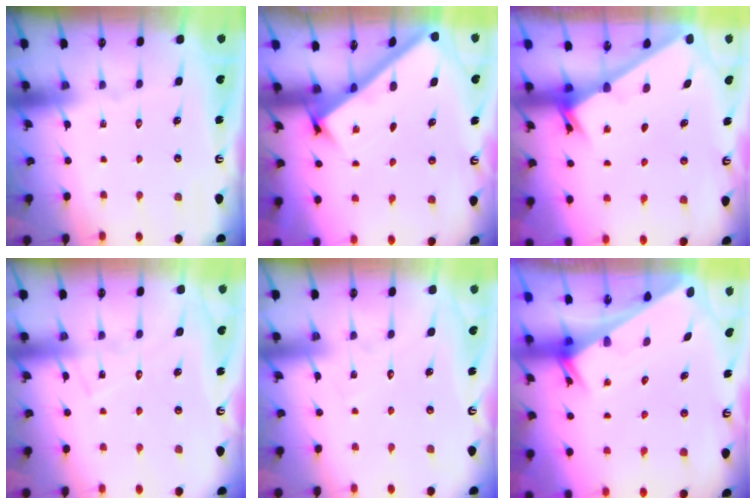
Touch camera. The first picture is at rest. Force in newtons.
{"total": 3.8, "press": 3.7, "slide": 0.5}
{"total": 2.4, "press": 2.4, "slide": 0.2}
{"total": 8.4, "press": 8.4, "slide": 0.5}
{"total": 3.7, "press": 3.7, "slide": 0.4}
{"total": 2.5, "press": 2.5, "slide": 0.1}